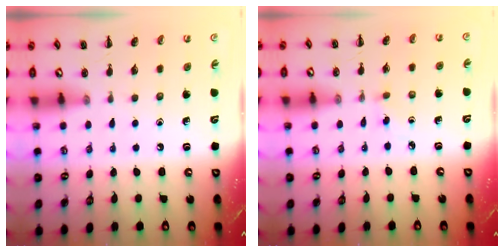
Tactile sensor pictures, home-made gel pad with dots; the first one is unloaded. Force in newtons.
{"total": 3.0, "press": 2.8, "slide": 1.1}